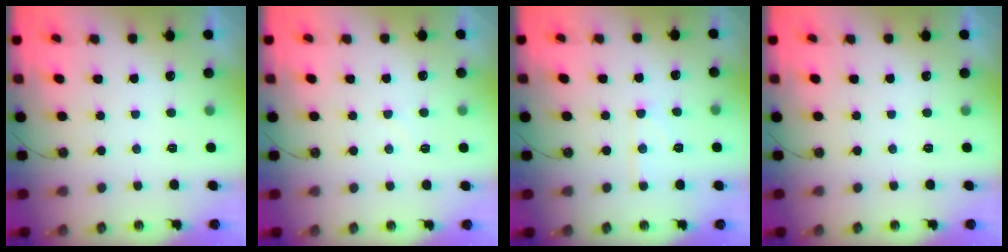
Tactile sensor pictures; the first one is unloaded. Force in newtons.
{"total": 3.9, "press": 3.8, "slide": 0.5}
{"total": 6.9, "press": 6.9, "slide": 0.2}
{"total": 0.0}